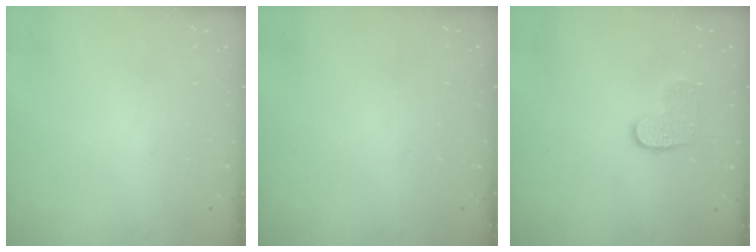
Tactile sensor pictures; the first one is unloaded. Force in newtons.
{"total": 0.0}
{"total": 7.3, "press": 7.3, "slide": 0.2}